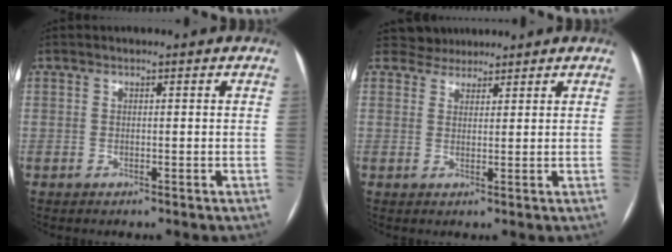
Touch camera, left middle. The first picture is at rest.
{"total": 2.8, "force": [2.5, 1.2, -0.4], "torque": [0.006, 0.013, 0.040]}